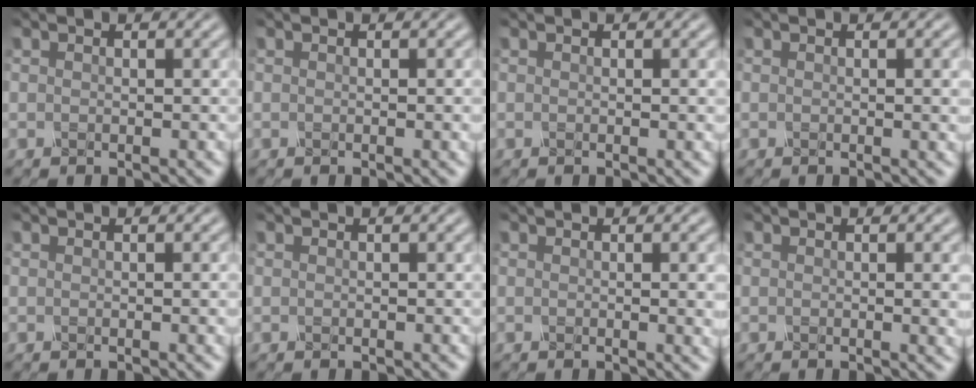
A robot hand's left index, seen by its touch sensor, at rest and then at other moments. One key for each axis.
{"total": 0.9, "fx": -0.1, "fy": 0.3, "fz": 0.8, "tx": -0.006, "ty": 0.001, "tz": -0.004}
{"total": 0.9, "fx": 0.0, "fy": 0.3, "fz": 0.8, "tx": -0.006, "ty": 0.001, "tz": -0.002}
{"total": 2.4, "fx": 0.2, "fy": 0.8, "fz": 2.3, "tx": -0.019, "ty": 0.003, "tz": -0.001}
{"total": 1.0, "fx": -0.1, "fy": 0.4, "fz": 0.9, "tx": -0.007, "ty": 0.002, "tz": -0.004}
{"total": 0.0}
{"total": 2.9, "fx": 0.1, "fy": 0.9, "fz": 2.7, "tx": -0.024, "ty": 0.002, "tz": -0.001}
{"total": 2.8, "fx": 0.1, "fy": 0.9, "fz": 2.6, "tx": -0.023, "ty": 0.002, "tz": 0.000}